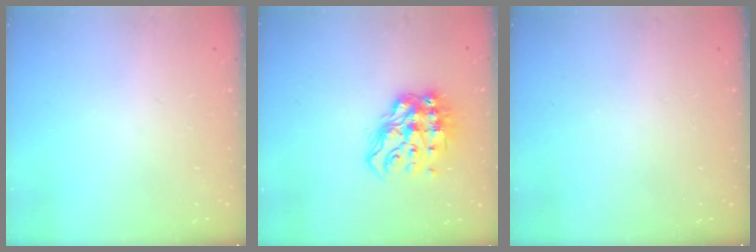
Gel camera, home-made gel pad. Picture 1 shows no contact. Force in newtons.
{"total": 13.6, "press": 13.5, "slide": 1.7}
{"total": 0.0}